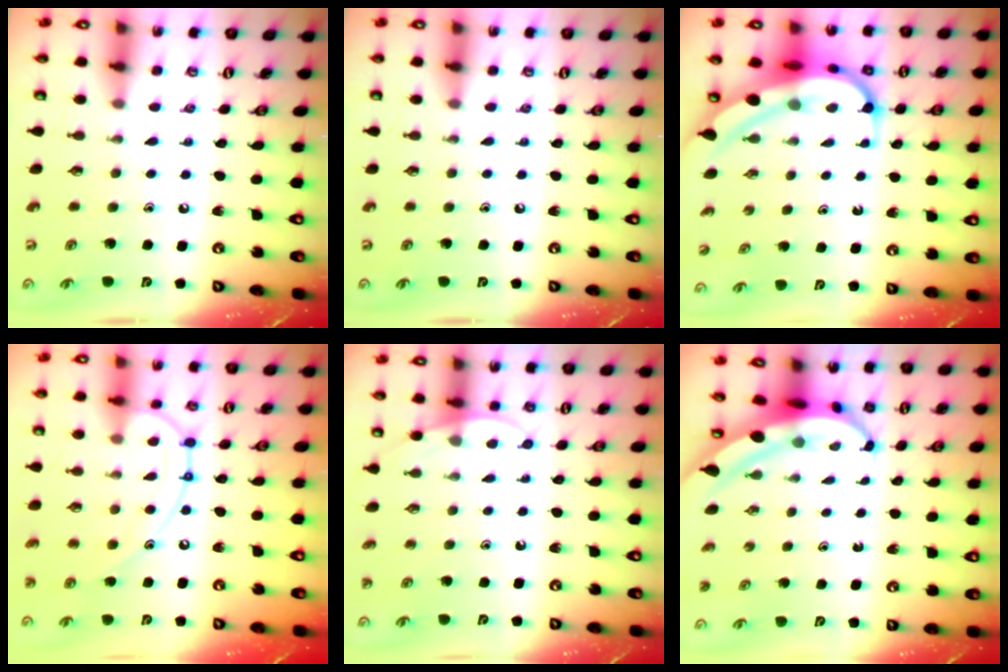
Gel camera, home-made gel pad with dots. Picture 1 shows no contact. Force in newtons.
{"total": 0.0}
{"total": 8.2, "press": 8.2, "slide": 0.6}
{"total": 16.0, "press": 16.0, "slide": 1.5}
{"total": 6.0, "press": 6.0, "slide": 0.5}
{"total": 5.3, "press": 5.1, "slide": 1.1}